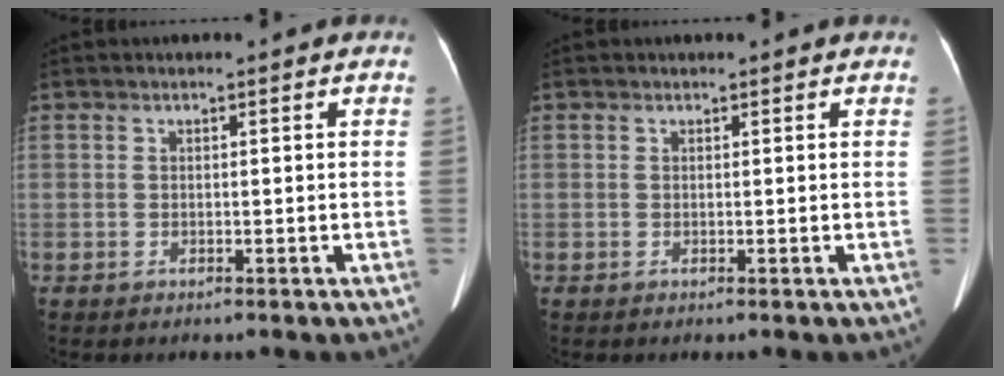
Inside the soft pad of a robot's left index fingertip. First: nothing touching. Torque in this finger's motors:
{"motor_torque": [0.39, -0.57, 0.10, -0.01]}